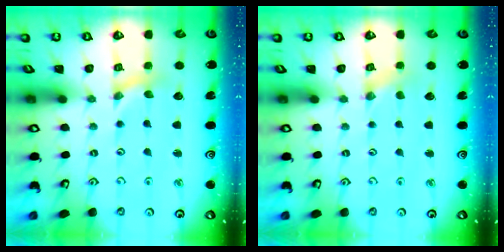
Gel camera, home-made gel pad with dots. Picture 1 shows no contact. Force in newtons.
{"total": 0.0}